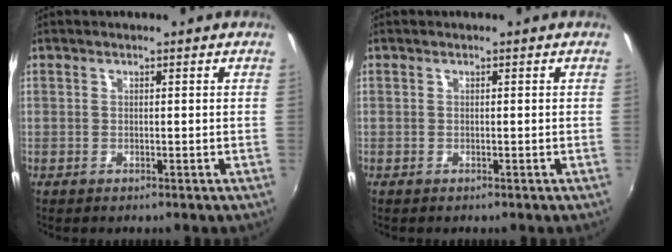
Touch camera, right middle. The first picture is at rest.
{"total": 0.0}